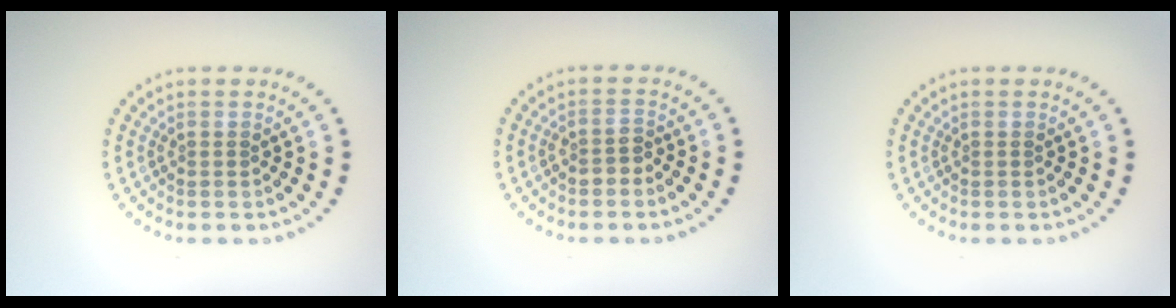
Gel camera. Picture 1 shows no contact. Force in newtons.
{"total": 1.5, "press": 1.3, "slide": 0.7}
{"total": 0.0}